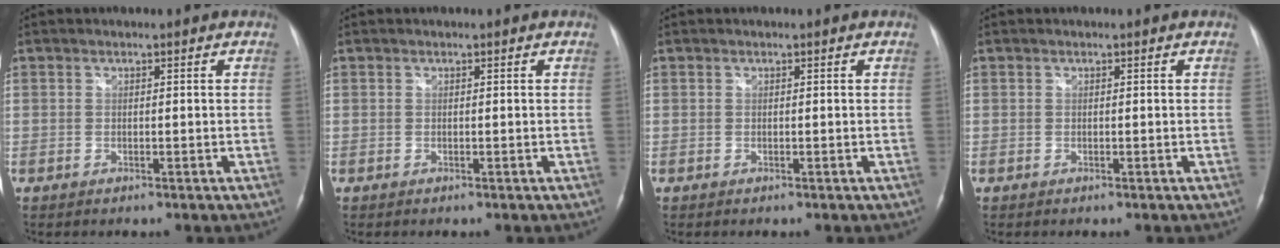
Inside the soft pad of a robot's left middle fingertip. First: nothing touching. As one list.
[{"total": 0.0}, {"total": 0.0}, {"total": 0.0}]